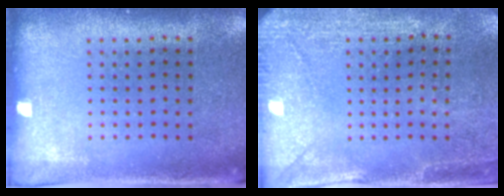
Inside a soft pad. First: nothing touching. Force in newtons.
{"total": 2.9, "press": 2.7, "slide": 1.0}